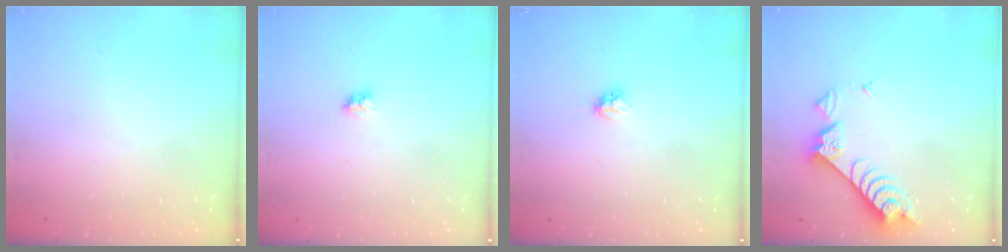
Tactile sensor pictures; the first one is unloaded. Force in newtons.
{"total": 3.0, "press": 3.0, "slide": 0.4}
{"total": 2.8, "press": 2.7, "slide": 0.4}
{"total": 8.0, "press": 7.9, "slide": 0.7}